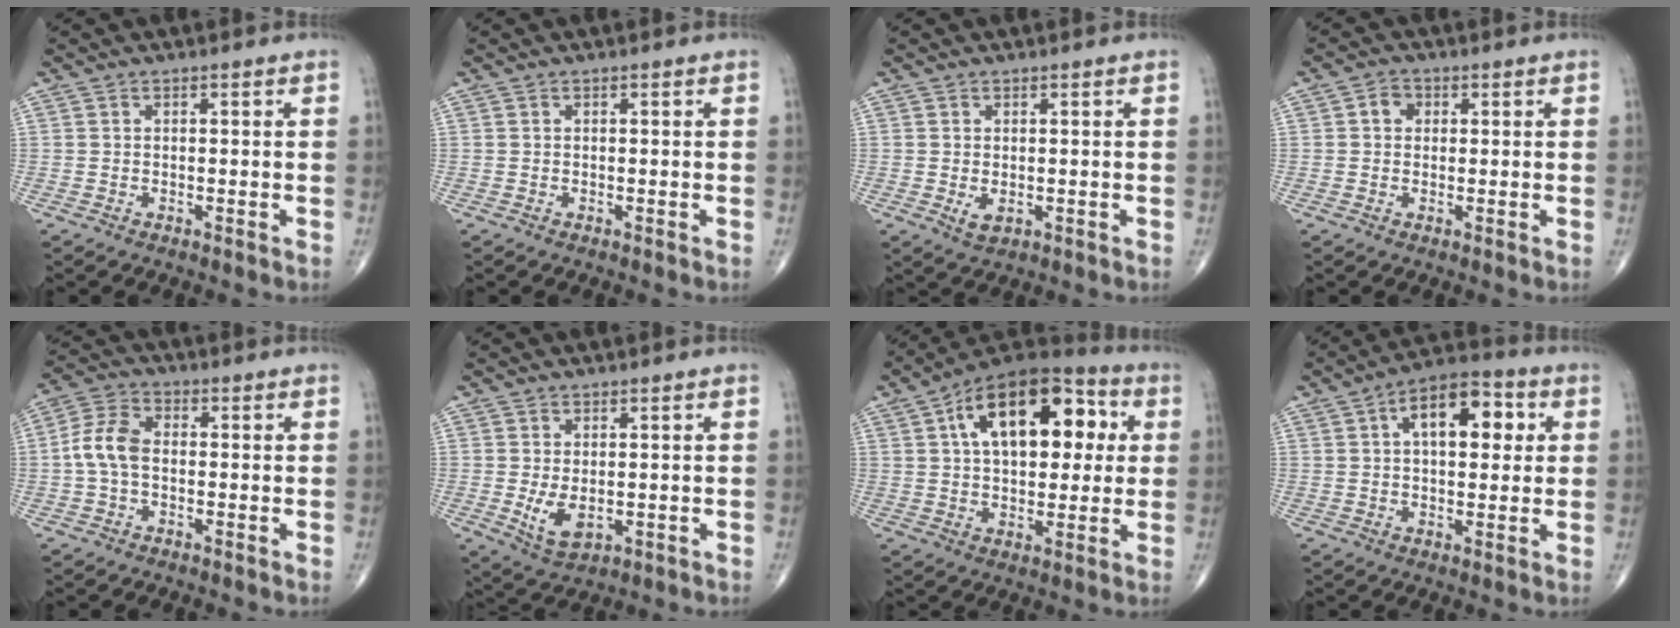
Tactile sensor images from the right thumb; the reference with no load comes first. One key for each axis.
{"total": 0.0}
{"total": 2.3, "fx": -0.3, "fy": 1.4, "fz": 1.9, "tx": -0.027, "ty": -0.005, "tz": 0.002}
{"total": 2.7, "fx": 0.5, "fy": 2.3, "fz": 1.3, "tx": -0.008, "ty": 0.006, "tz": 0.006}
{"total": 7.0, "fx": -0.5, "fy": 4.5, "fz": 5.4, "tx": -0.110, "ty": 0.021, "tz": -0.020}
{"total": 5.3, "fx": -0.5, "fy": 2.9, "fz": 4.3, "tx": -0.074, "ty": -0.013, "tz": 0.004}
{"total": 21.2, "fx": 5.4, "fy": 11.7, "fz": 16.8, "tx": -0.219, "ty": 0.023, "tz": 0.071}
{"total": 10.9, "fx": 2.6, "fy": 5.9, "fz": 8.7, "tx": -0.103, "ty": 0.021, "tz": 0.030}